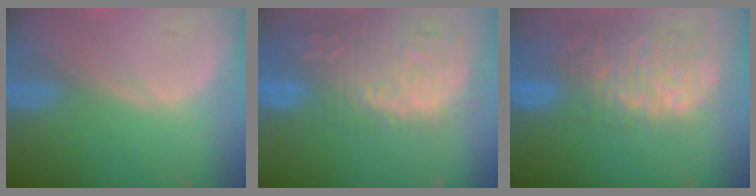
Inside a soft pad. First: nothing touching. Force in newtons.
{"total": 15.8, "press": 13.2, "slide": 8.8}
{"total": 12.5, "press": 10.2, "slide": 7.1}